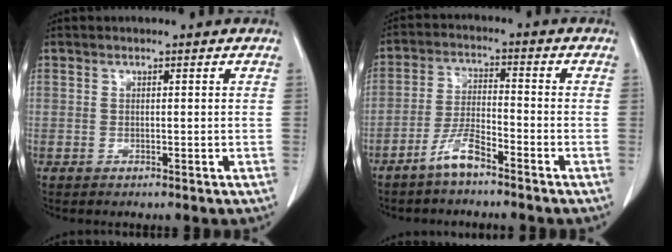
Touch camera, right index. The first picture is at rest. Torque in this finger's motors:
{"motor_torque": [0.17, -0.14, 0.22, 0.08]}